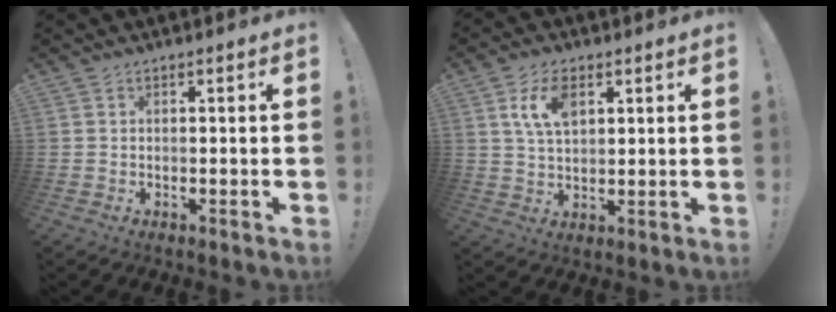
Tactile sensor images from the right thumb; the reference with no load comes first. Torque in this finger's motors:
{"motor_torque": [0.28, 0.21, 0.82, 0.09, 0.02]}